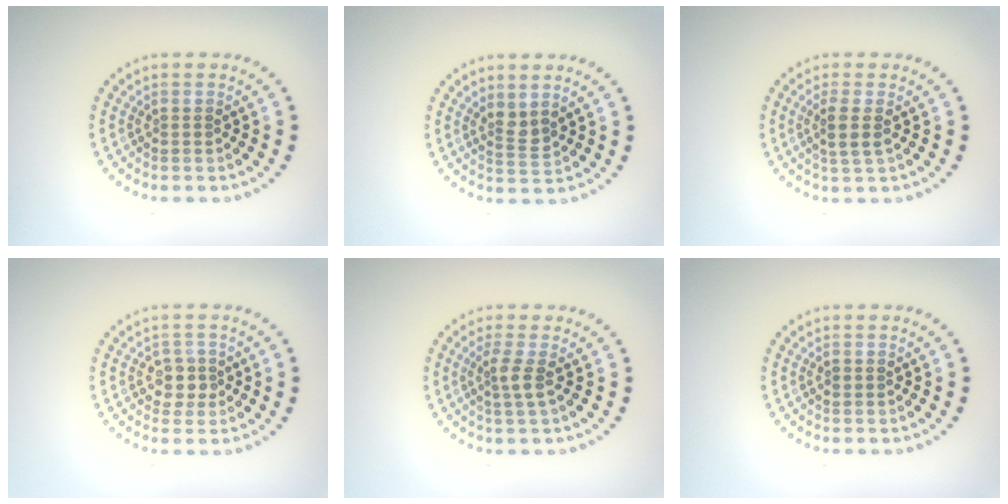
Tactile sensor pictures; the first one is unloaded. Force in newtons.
{"total": 1.7, "press": 1.4, "slide": 1.1}
{"total": 2.0, "press": 1.6, "slide": 1.2}
{"total": 2.2, "press": 2.0, "slide": 0.8}
{"total": 1.8, "press": 1.4, "slide": 1.2}
{"total": 0.7, "press": 0.7, "slide": 0.0}